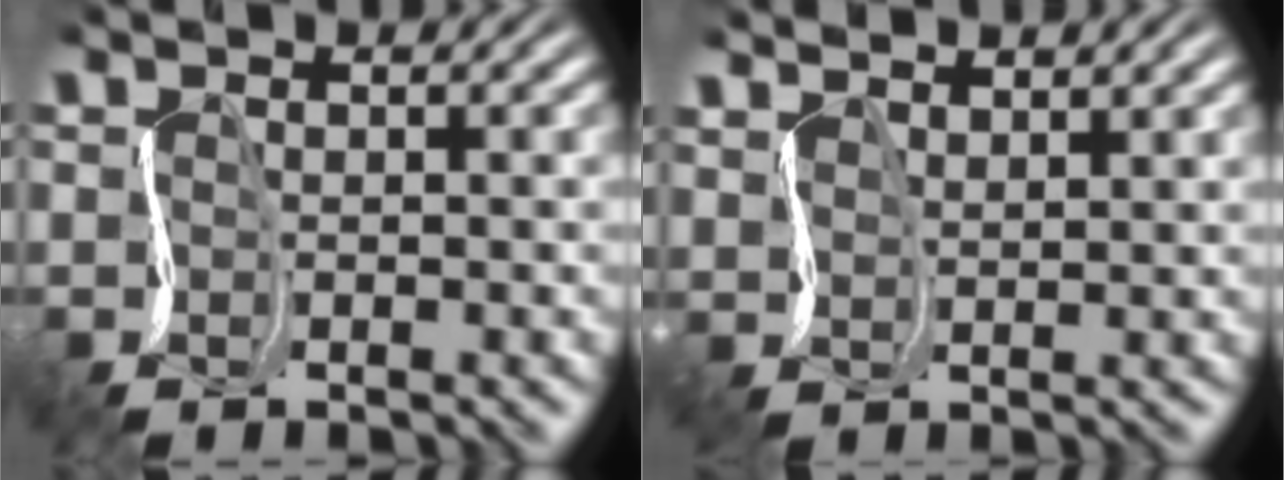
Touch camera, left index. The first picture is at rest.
{"total": 3.5, "force": [3.5, -0.1, -0.1], "torque": [-0.010, 0.000, 0.058]}